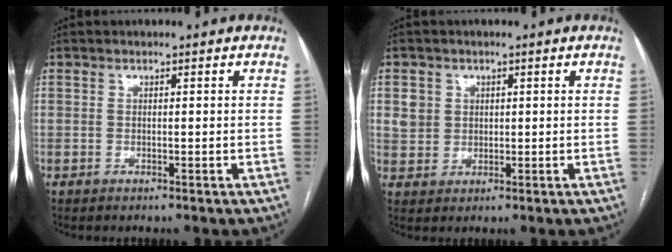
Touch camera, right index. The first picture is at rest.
{"total": 3.5, "force": [1.2, 3.2, 0.7], "torque": [-0.014, 0.009, 0.029]}